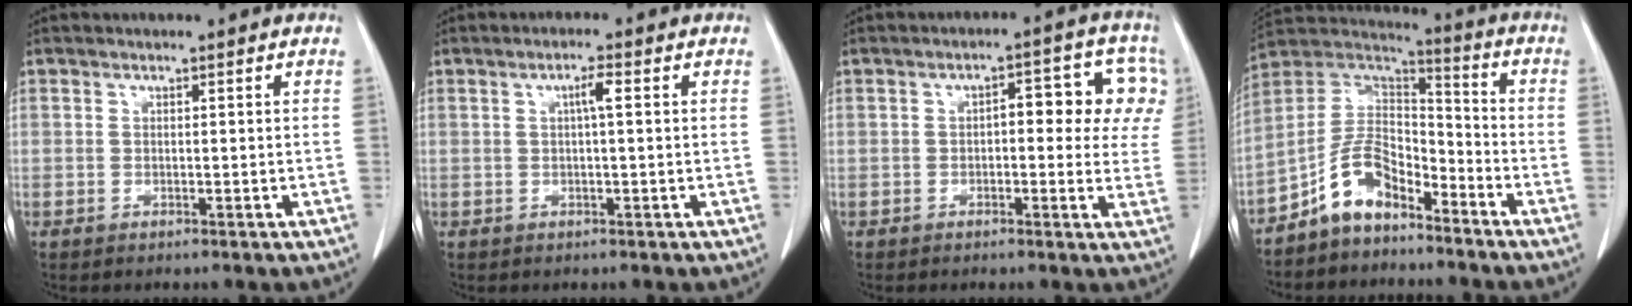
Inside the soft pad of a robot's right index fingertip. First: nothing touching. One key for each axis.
{"total": 2.2, "fx": 0.5, "fy": 0.2, "fz": 2.2, "tx": -0.035, "ty": 0.005, "tz": 0.007}
{"total": 10.4, "fx": 2.3, "fy": 4.8, "fz": 8.9, "tx": -0.101, "ty": 0.034, "tz": 0.025}
{"total": 9.9, "fx": -6.8, "fy": 4.9, "fz": 5.4, "tx": -0.107, "ty": 0.034, "tz": -0.133}